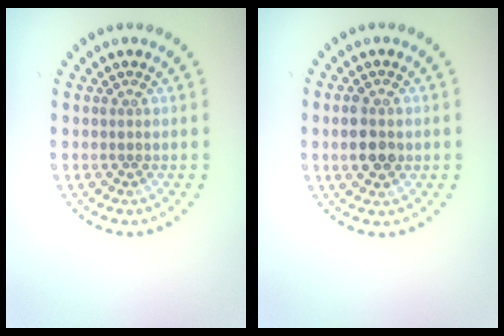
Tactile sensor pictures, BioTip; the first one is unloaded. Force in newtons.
{"total": 3.0, "press": 3.0, "slide": 0.2}